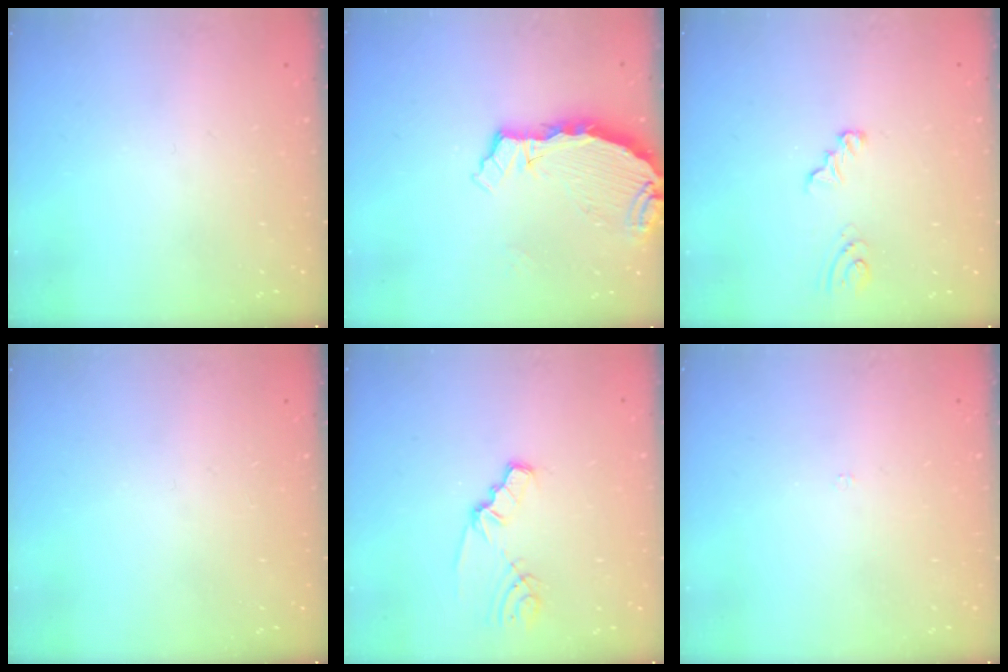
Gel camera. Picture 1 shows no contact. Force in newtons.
{"total": 4.7, "press": 4.7, "slide": 0.2}
{"total": 3.7, "press": 3.7, "slide": 0.3}
{"total": 0.0}
{"total": 2.5, "press": 2.5, "slide": 0.4}
{"total": 1.8, "press": 1.7, "slide": 0.3}